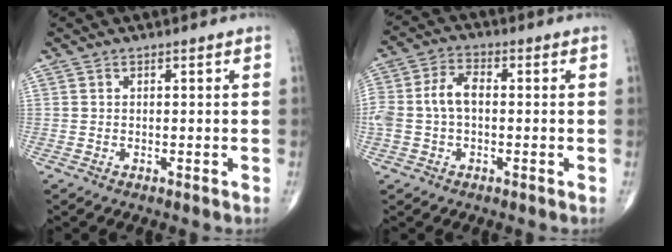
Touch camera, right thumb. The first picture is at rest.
{"total": 7.5, "force": [-0.3, 4.6, 5.9], "torque": [-0.133, 0.025, -0.010]}